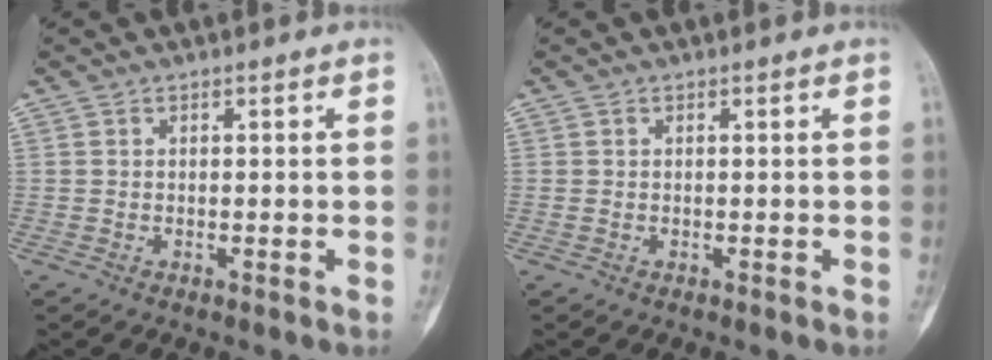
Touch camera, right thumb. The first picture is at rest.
{"total": 0.0}